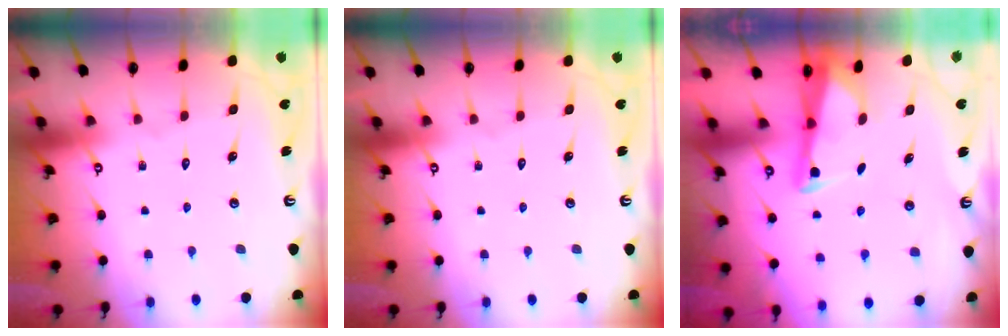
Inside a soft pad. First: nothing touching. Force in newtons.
{"total": 0.0}
{"total": 2.7, "press": 2.7, "slide": 0.3}